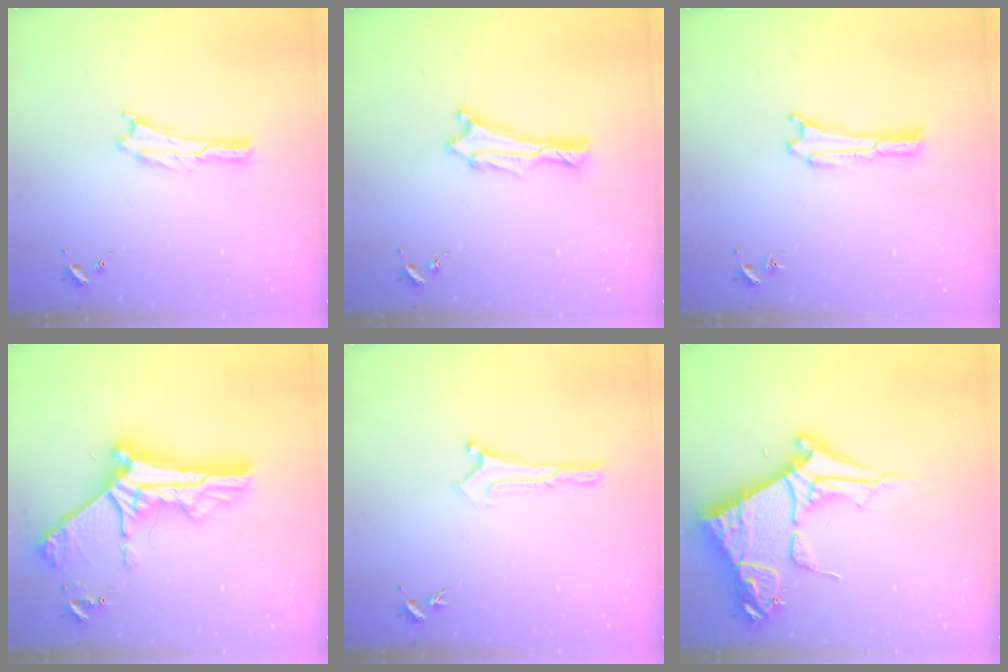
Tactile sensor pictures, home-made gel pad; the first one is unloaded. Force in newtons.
{"total": 0.9, "press": 0.8, "slide": 0.1}
{"total": 0.0}
{"total": 11.1, "press": 11.1, "slide": 1.3}
{"total": 0.0}
{"total": 10.4, "press": 10.4, "slide": 1.1}